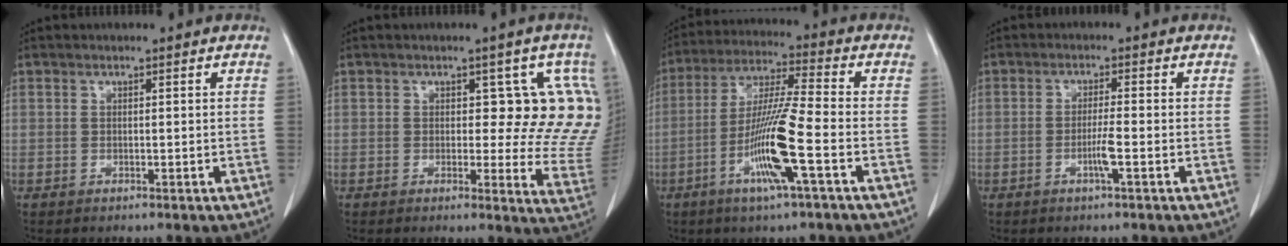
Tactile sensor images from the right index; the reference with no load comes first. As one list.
[{"total": 10.1, "force": [3.1, 4.9, 8.3], "torque": [-0.070, -0.007, 0.024]}, {"total": 12.1, "force": [-4.4, -0.4, 11.3], "torque": [-0.224, -0.010, -0.088]}, {"total": 3.0, "force": [-1.1, -0.3, 2.7], "torque": [-0.052, -0.004, -0.023]}]